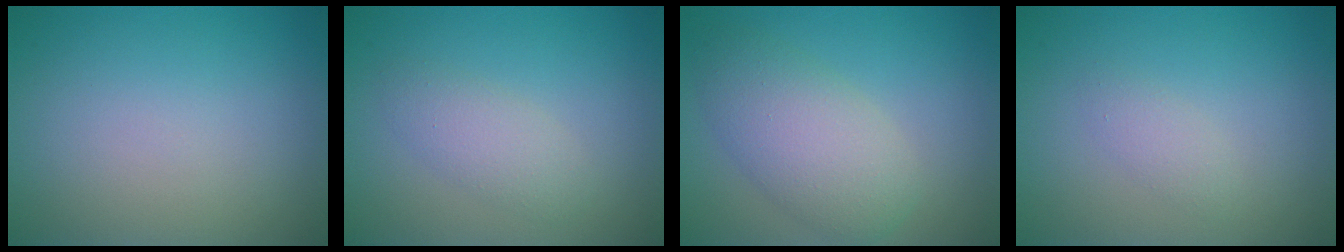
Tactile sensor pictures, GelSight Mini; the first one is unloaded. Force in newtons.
{"total": 2.3, "press": 2.3, "slide": 0.1}
{"total": 5.1, "press": 5.1, "slide": 0.2}
{"total": 1.2, "press": 1.2, "slide": 0.0}